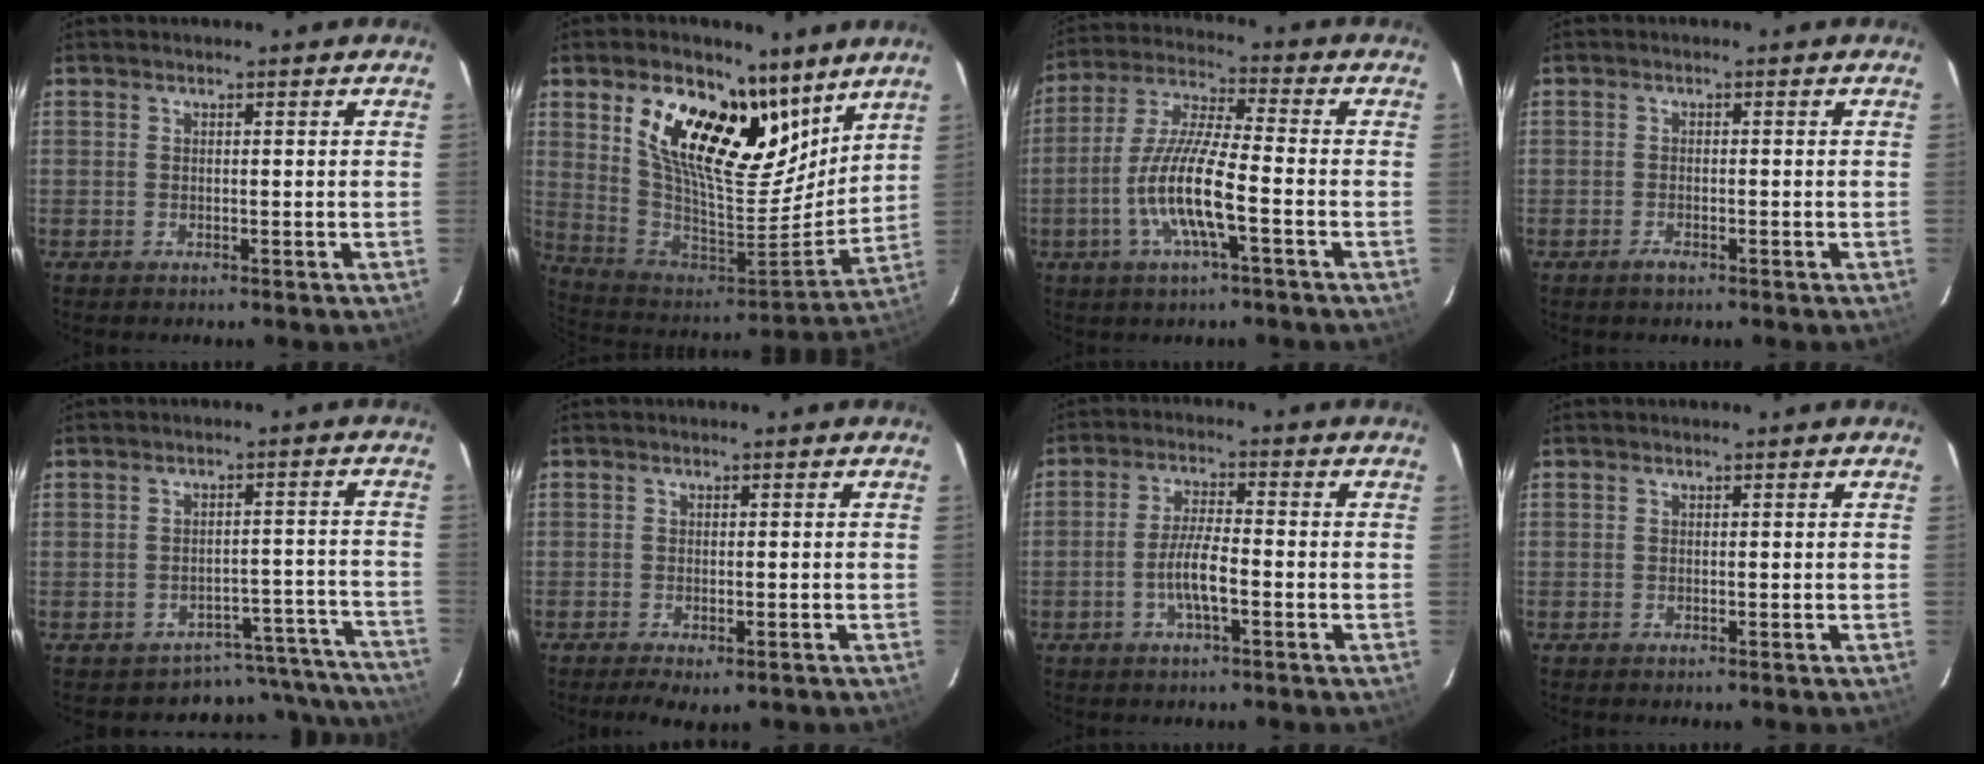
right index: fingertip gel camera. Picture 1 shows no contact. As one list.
[{"total": 23.7, "force": [12.8, 11.8, 16.0], "torque": [-0.299, -0.004, 0.230]}, {"total": 12.0, "force": [-4.1, 1.5, 11.1], "torque": [-0.234, -0.002, -0.081]}, {"total": 1.6, "force": [-1.1, 0.5, 1.0], "torque": [-0.020, -0.002, -0.021]}, {"total": 13.4, "force": [-12.4, 5.1, -0.4], "torque": [0.037, 0.071, -0.142]}, {"total": 3.8, "force": [-2.2, 1.6, 2.6], "torque": [-0.054, -0.013, -0.033]}, {"total": 5.8, "force": [-2.2, 1.0, 5.2], "torque": [-0.106, 0.002, -0.042]}, {"total": 0.0}]